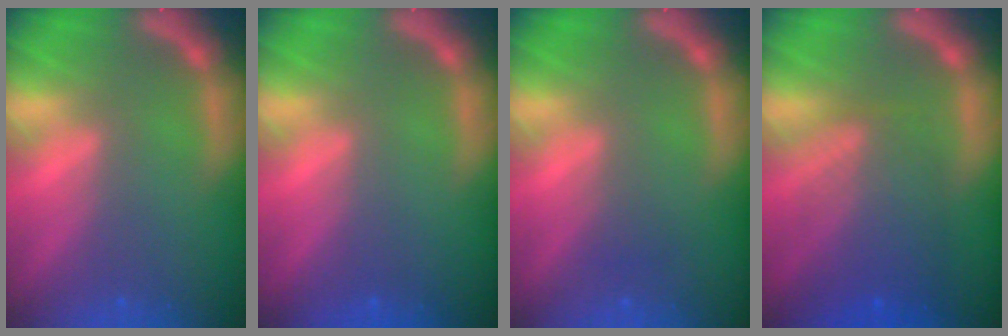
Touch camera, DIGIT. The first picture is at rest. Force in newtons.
{"total": 0.0}
{"total": 1.0}
{"total": 6.6}